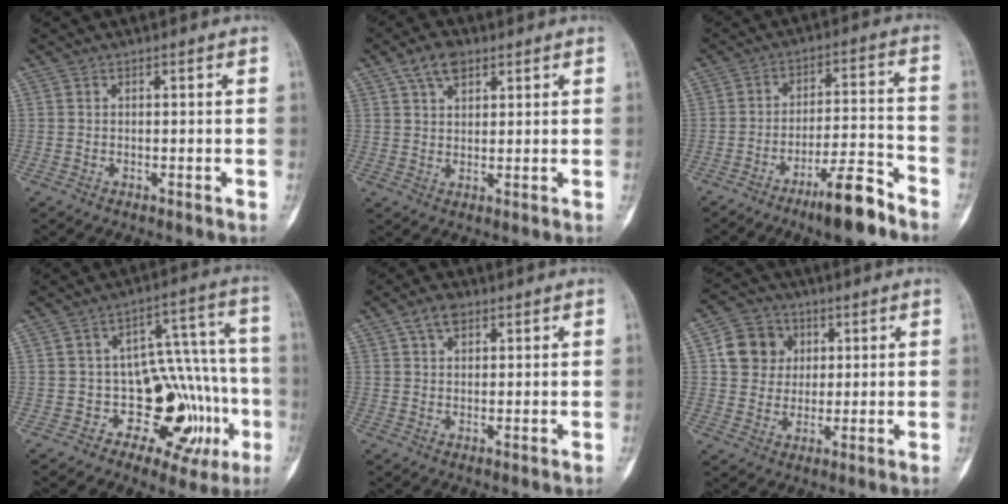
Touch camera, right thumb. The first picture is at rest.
{"total": 5.6, "force": [3.2, 3.2, 3.4], "torque": [-0.045, -0.001, 0.057]}
{"total": 10.7, "force": [-7.5, 2.0, 7.3], "torque": [-0.120, 0.059, -0.124]}
{"total": 15.3, "force": [-4.7, 9.5, 11.0], "torque": [-0.079, 0.041, -0.059]}
{"total": 3.9, "force": [2.1, 2.4, 2.3], "torque": [-0.029, 0.004, 0.038]}
{"total": 8.9, "force": [2.2, 8.0, 3.1], "torque": [-0.022, -0.003, 0.035]}